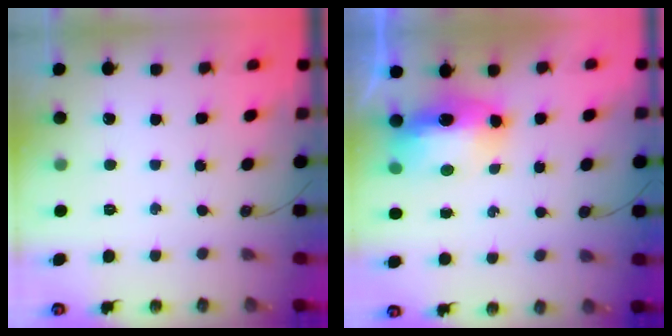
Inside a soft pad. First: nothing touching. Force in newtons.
{"total": 12.7, "press": 12.7, "slide": 1.4}